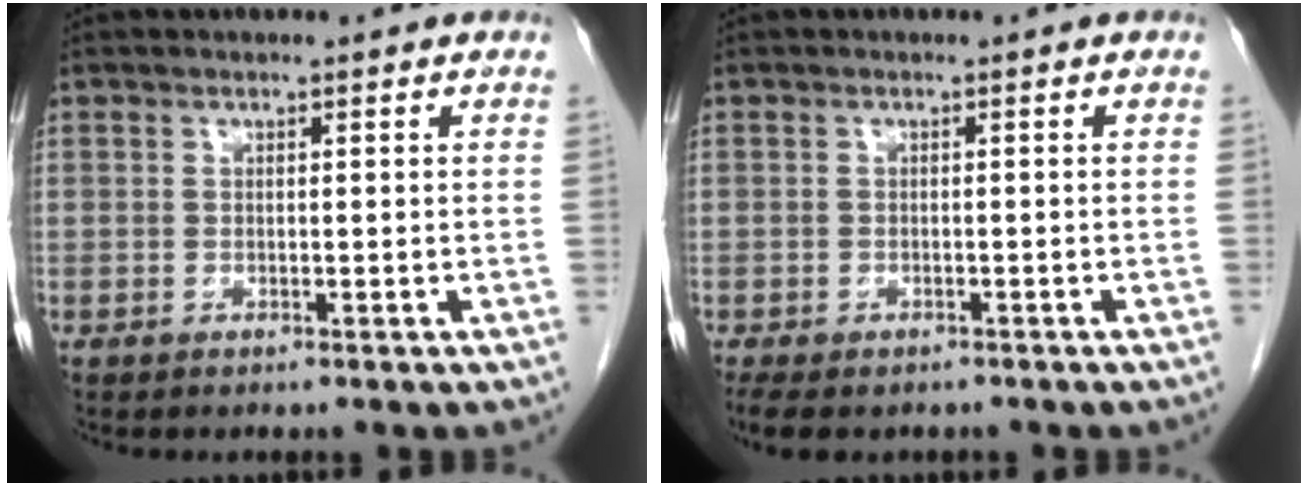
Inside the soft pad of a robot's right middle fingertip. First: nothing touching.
{"total": 7.4, "force": [-5.5, 3.5, 3.4], "torque": [-0.064, -0.010, -0.078]}